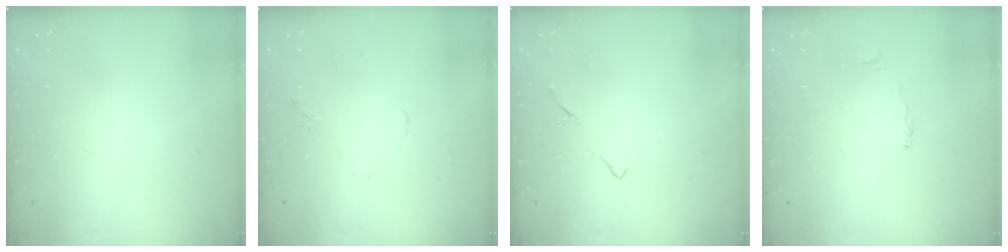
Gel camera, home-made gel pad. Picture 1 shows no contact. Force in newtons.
{"total": 3.3, "press": 3.2, "slide": 0.7}
{"total": 6.7, "press": 6.7, "slide": 0.8}
{"total": 2.2, "press": 2.1, "slide": 0.4}